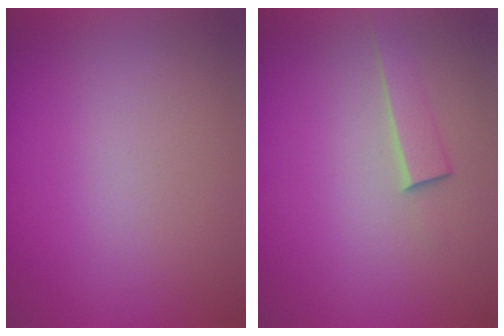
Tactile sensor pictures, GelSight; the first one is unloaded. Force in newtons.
{"total": 1.8}